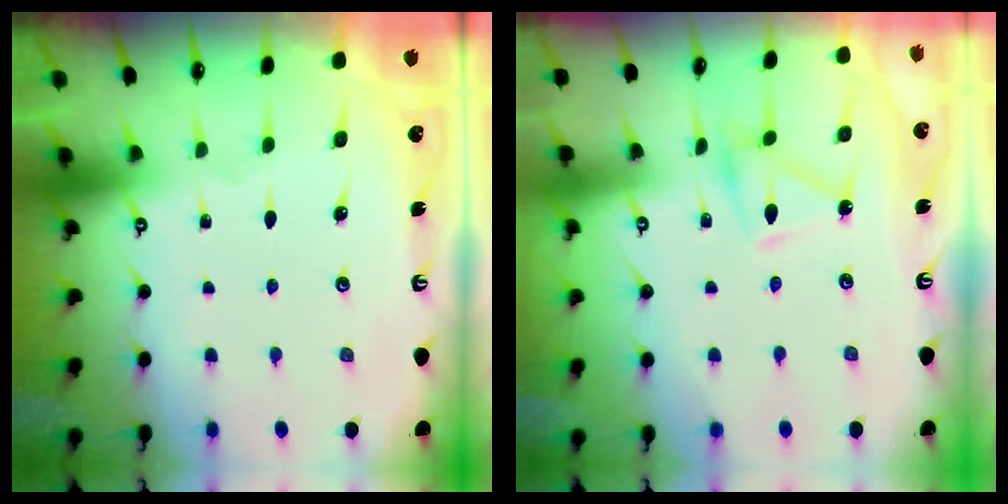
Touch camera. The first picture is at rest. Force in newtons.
{"total": 8.7, "press": 8.7, "slide": 0.3}